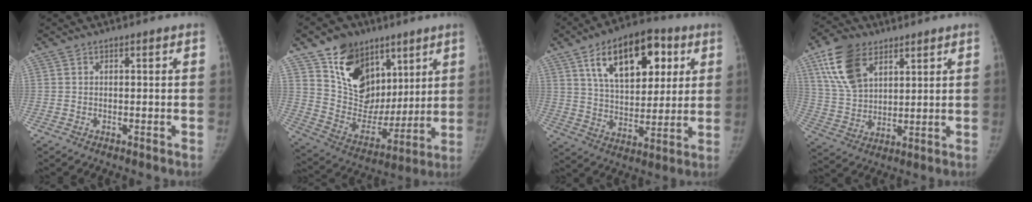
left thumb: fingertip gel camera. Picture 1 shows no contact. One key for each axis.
{"total": 20.2, "fx": 11.0, "fy": 14.6, "fz": 8.5, "tx": -0.091, "ty": -0.036, "tz": 0.204}
{"total": 19.6, "fx": 8.1, "fy": 10.8, "fz": 14.2, "tx": -0.175, "ty": -0.018, "tz": 0.134}
{"total": 13.5, "fx": 7.1, "fy": 8.1, "fz": 8.1, "tx": -0.136, "ty": -0.021, "tz": 0.142}